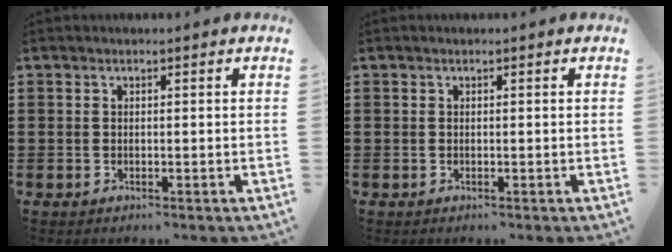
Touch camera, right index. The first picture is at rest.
{"total": 0.0}